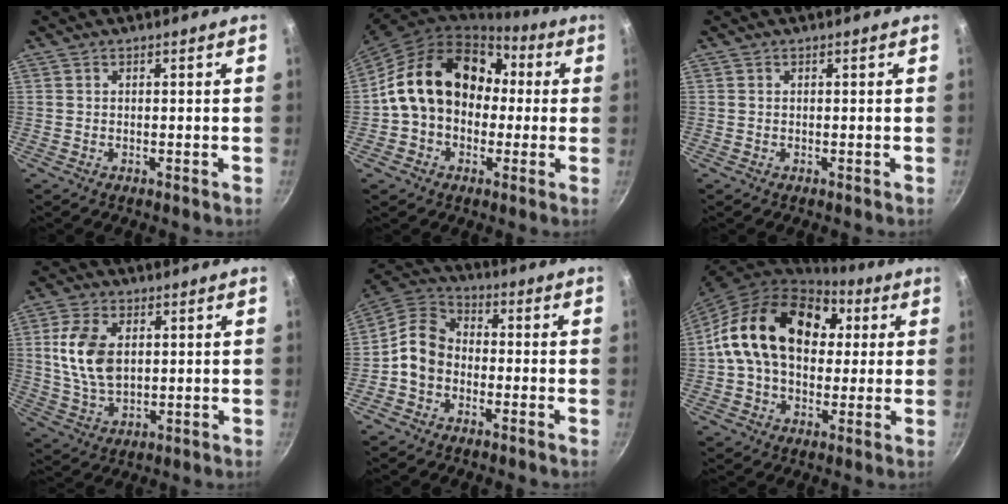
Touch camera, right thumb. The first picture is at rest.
{"total": 18.8, "force": [1.4, 14.6, 11.7], "torque": [-0.167, 0.056, 0.017]}
{"total": 0.0}
{"total": 11.2, "force": [2.1, 6.9, 8.6], "torque": [-0.154, -0.011, 0.044]}
{"total": 8.8, "force": [-2.4, 6.8, 5.1], "torque": [-0.082, 0.039, -0.064]}
{"total": 21.8, "force": [4.4, 15.3, 14.9], "torque": [-0.231, 0.027, 0.062]}